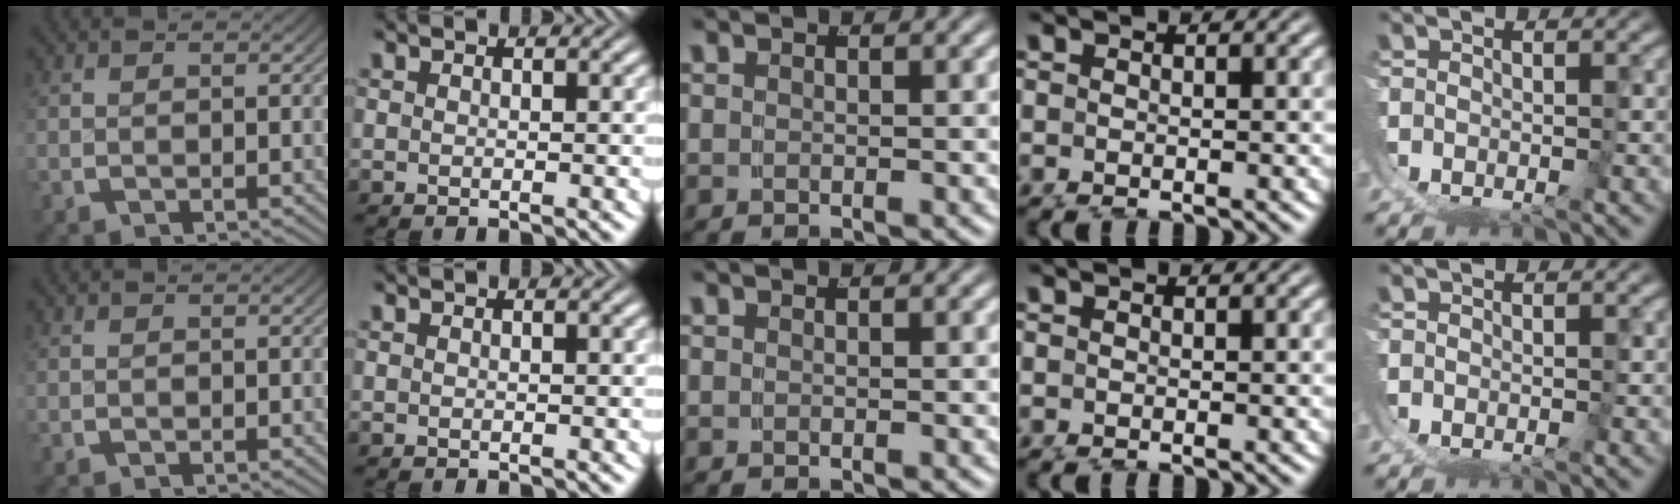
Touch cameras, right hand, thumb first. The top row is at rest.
{}